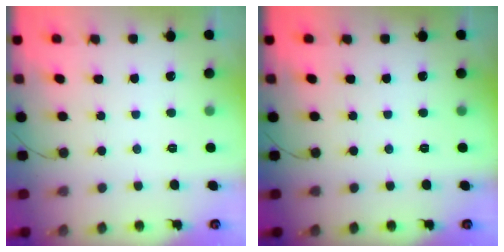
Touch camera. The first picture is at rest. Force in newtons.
{"total": 0.0}